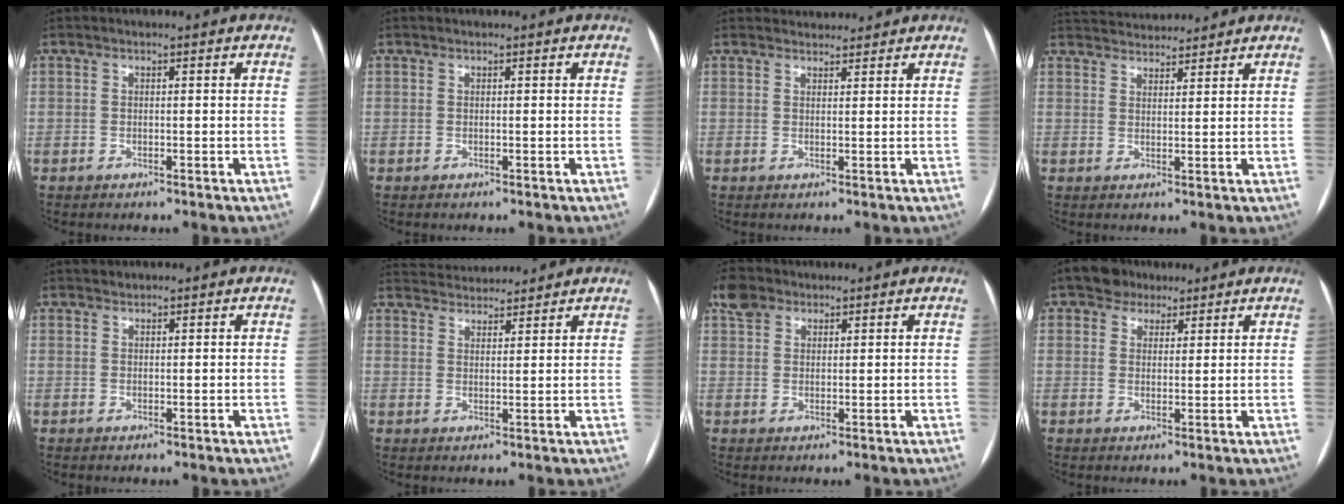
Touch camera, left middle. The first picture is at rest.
{"total": 0.0}
{"total": 3.2, "force": [3.1, 0.8, 0.0], "torque": [-0.001, 0.020, 0.046]}
{"total": 8.6, "force": [8.3, 1.2, 1.8], "torque": [-0.035, 0.028, 0.128]}
{"total": 0.5, "force": [0.5, 0.0, -0.2], "torque": [-0.003, 0.004, 0.009]}
{"total": 7.3, "force": [7.1, 0.9, 1.1], "torque": [-0.024, 0.027, 0.111]}
{"total": 3.9, "force": [2.5, 2.6, 1.4], "torque": [-0.035, 0.020, 0.051]}
{"total": 4.1, "force": [2.9, 2.8, 0.6], "torque": [-0.010, 0.016, 0.045]}